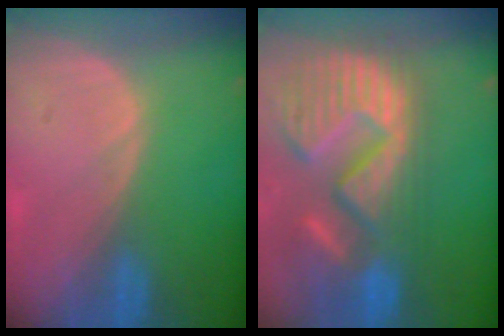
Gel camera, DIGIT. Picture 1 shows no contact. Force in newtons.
{"total": 15.2, "press": 12.6, "slide": 8.4}